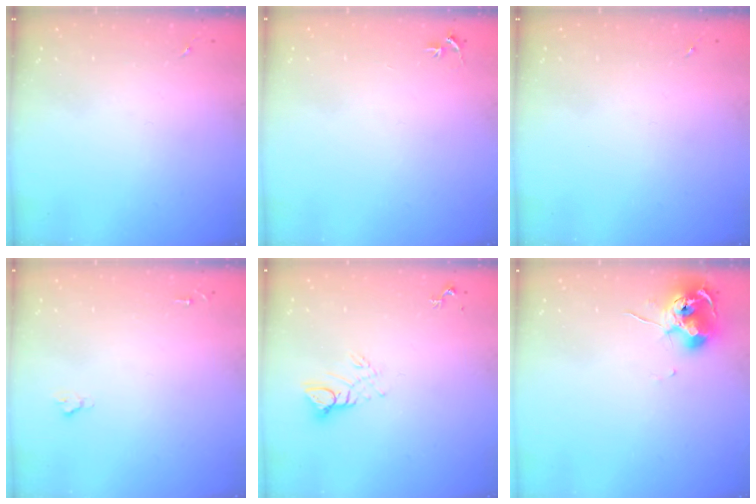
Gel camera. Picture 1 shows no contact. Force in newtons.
{"total": 2.9, "press": 2.9, "slide": 0.2}
{"total": 0.0}
{"total": 1.9, "press": 1.9, "slide": 0.2}
{"total": 6.0, "press": 6.0, "slide": 0.2}
{"total": 10.4, "press": 10.4, "slide": 1.1}